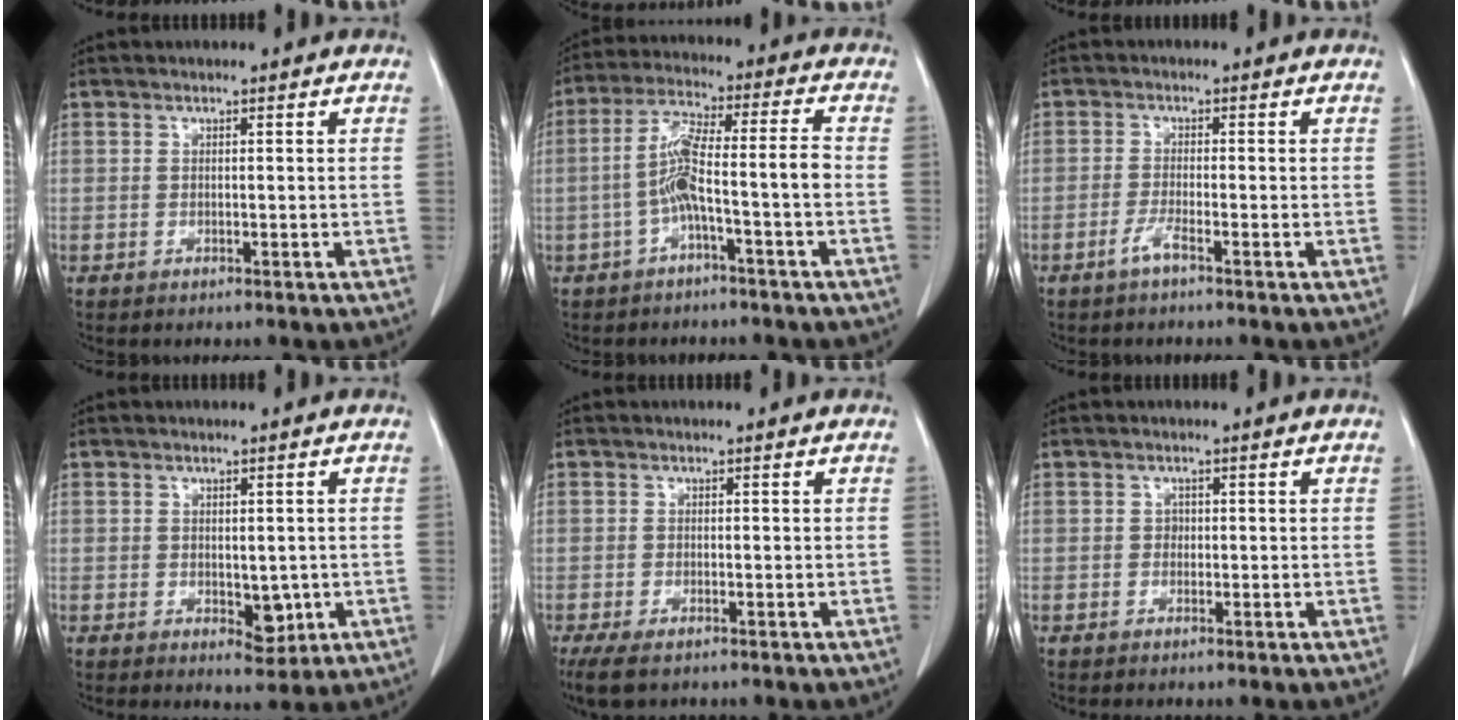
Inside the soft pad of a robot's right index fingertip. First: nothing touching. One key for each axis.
{"total": 8.1, "fx": -2.4, "fy": 0.1, "fz": 7.7, "tx": -0.150, "ty": 0.030, "tz": -0.041}
{"total": 2.2, "fx": -1.5, "fy": -0.2, "fz": 1.6, "tx": -0.034, "ty": -0.001, "tz": -0.033}
{"total": 3.6, "fx": -0.5, "fy": 2.2, "fz": 2.8, "tx": -0.033, "ty": -0.005, "tz": 0.005}
{"total": 4.0, "fx": -2.7, "fy": 1.2, "fz": 2.6, "tx": -0.053, "ty": -0.012, "tz": -0.043}
{"total": 0.6, "fx": -0.1, "fy": 0.6, "fz": 0.2, "tx": -0.001, "ty": 0.003, "tz": -0.002}